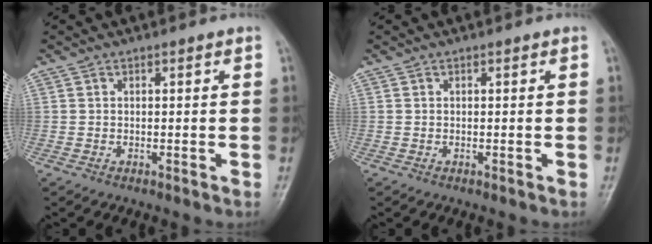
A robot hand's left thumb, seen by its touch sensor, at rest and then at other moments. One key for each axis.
{"total": 0.0}